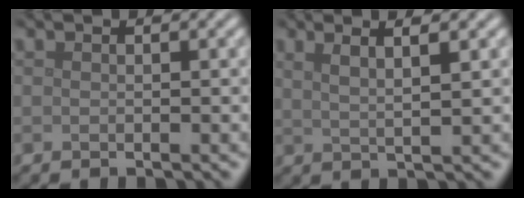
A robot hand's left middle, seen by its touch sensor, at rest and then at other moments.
{"total": 4.4, "force": [2.5, 1.3, 3.4], "torque": [-0.033, 0.015, 0.016]}